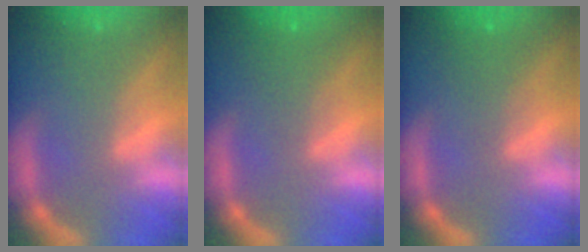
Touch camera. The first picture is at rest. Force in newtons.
{"total": 1.9}
{"total": 2.0}